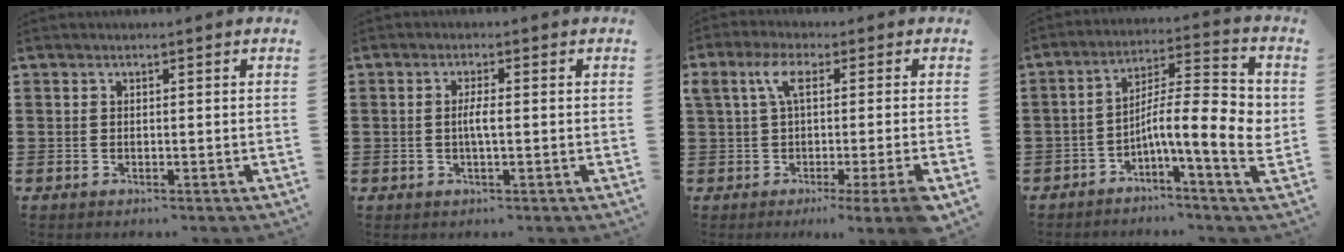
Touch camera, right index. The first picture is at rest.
{"total": 2.5, "force": [-0.3, 0.2, 2.5], "torque": [-0.054, -0.006, -0.008]}
{"total": 7.5, "force": [-0.3, 0.4, 7.5], "torque": [-0.135, -0.001, -0.006]}
{"total": 10.7, "force": [-1.4, 2.2, 10.4], "torque": [-0.169, -0.018, -0.031]}